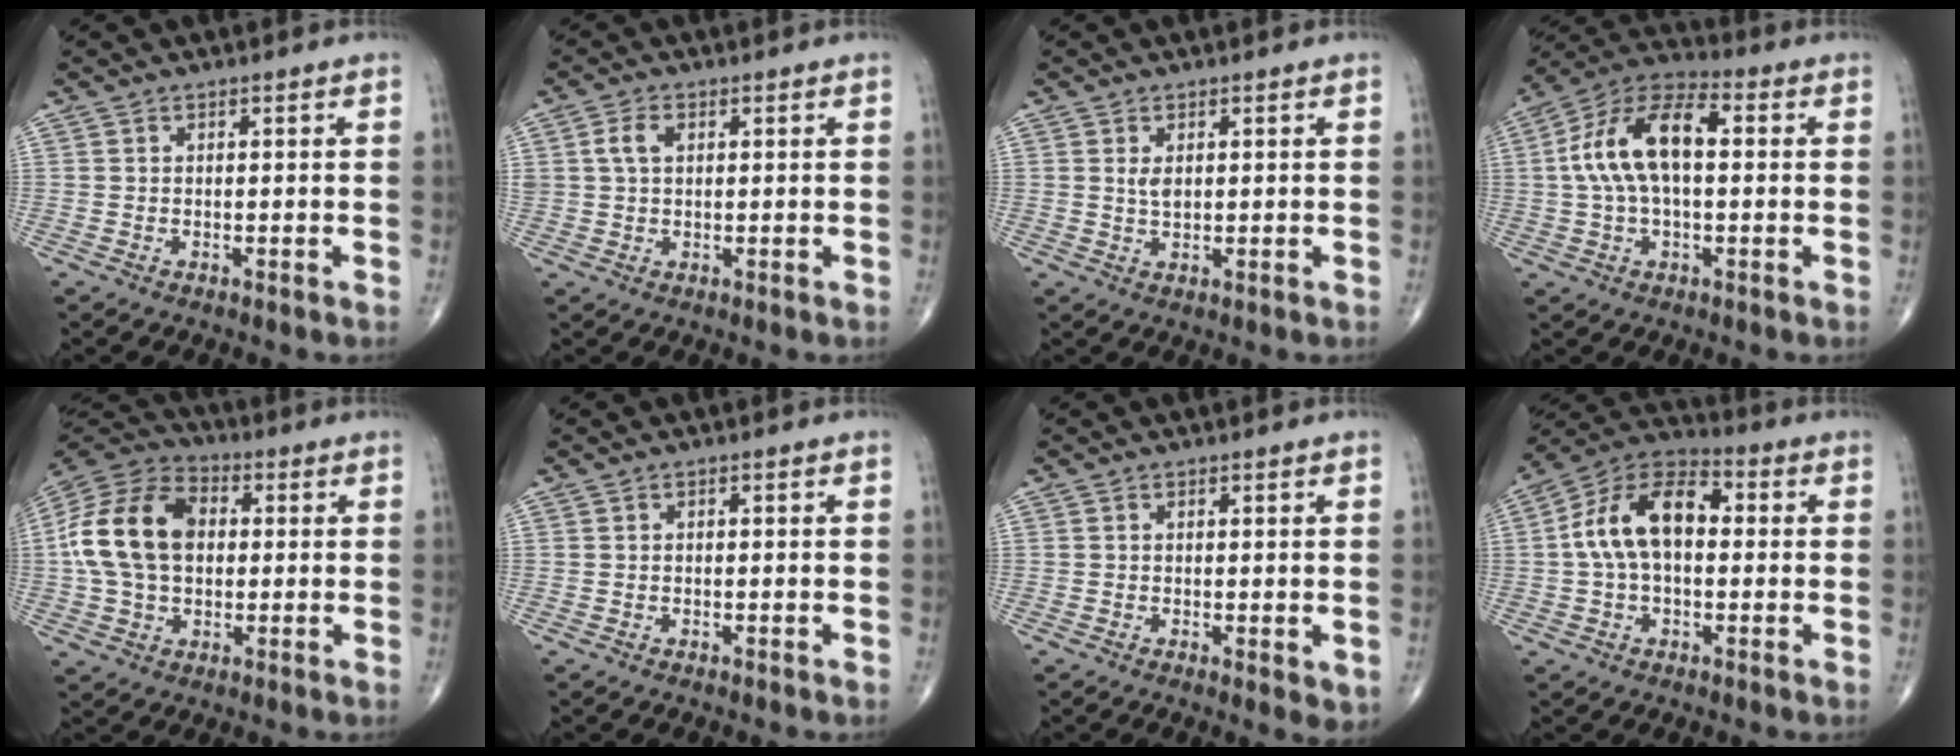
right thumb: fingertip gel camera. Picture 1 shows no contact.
{"total": 3.4, "force": [0.9, 2.2, 2.4], "torque": [-0.051, 0.005, 0.020]}
{"total": 2.3, "force": [0.6, 1.1, 1.9], "torque": [-0.033, -0.007, 0.014]}
{"total": 14.8, "force": [1.5, 7.6, 12.6], "torque": [-0.240, 0.037, 0.020]}
{"total": 17.8, "force": [1.5, 12.1, 13.0], "torque": [-0.245, 0.026, 0.023]}
{"total": 0.0}
{"total": 2.9, "force": [-0.4, 1.0, 2.7], "torque": [-0.037, -0.010, -0.006]}
{"total": 14.3, "force": [1.1, 8.5, 11.4], "torque": [-0.200, 0.040, 0.006]}